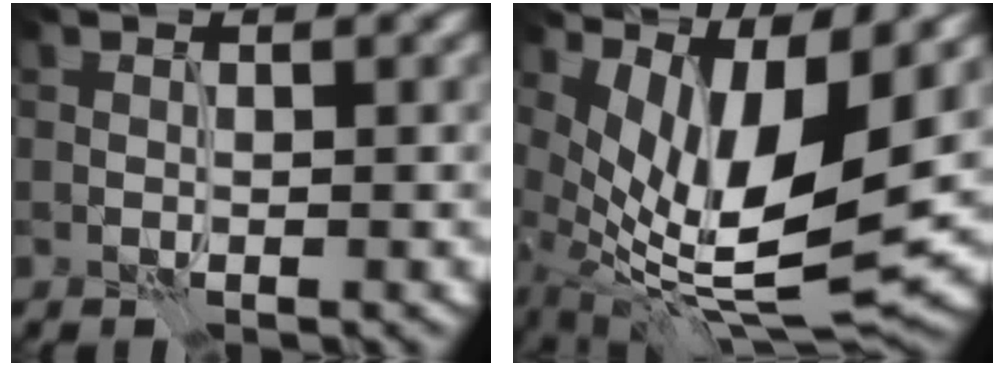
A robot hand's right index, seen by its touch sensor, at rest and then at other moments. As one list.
[{"total": 10.4, "force": [1.5, 3.2, 9.8], "torque": [-0.189, -0.009, 0.037]}]